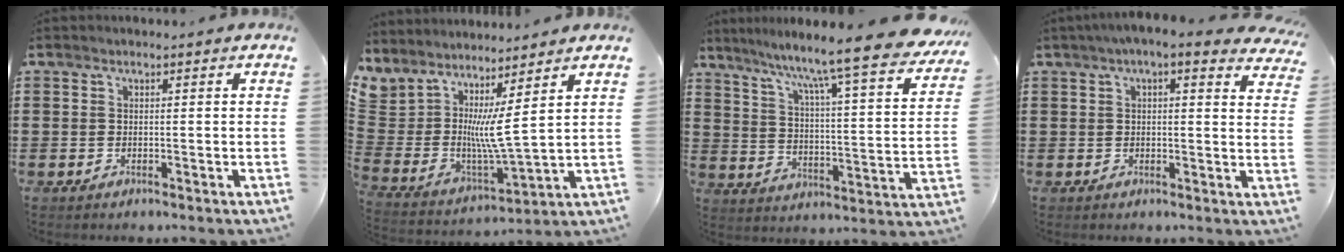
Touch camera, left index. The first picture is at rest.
{"total": 5.1, "force": [2.4, -0.1, 4.4], "torque": [-0.105, -0.059, 0.034]}
{"total": 10.1, "force": [8.5, -0.8, 5.4], "torque": [-0.111, -0.073, 0.129]}
{"total": 4.3, "force": [3.3, 0.3, 2.8], "torque": [-0.063, -0.003, 0.058]}